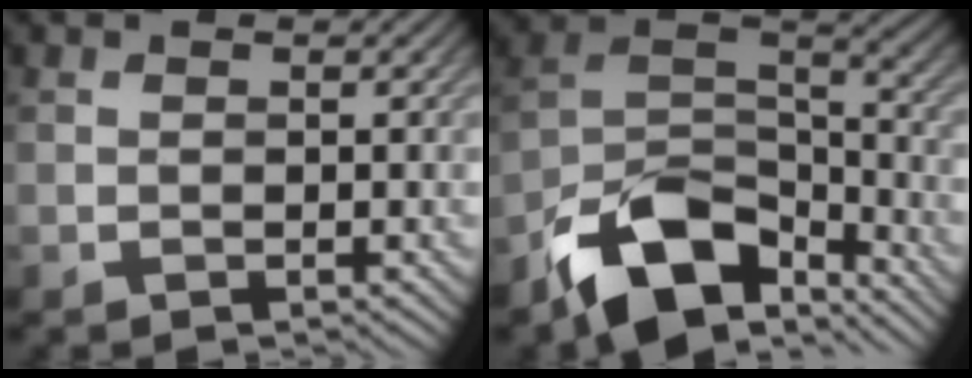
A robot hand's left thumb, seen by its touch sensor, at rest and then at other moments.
{"total": 13.5, "force": [-8.9, 6.6, 7.6], "torque": [-0.145, -0.010, -0.176]}